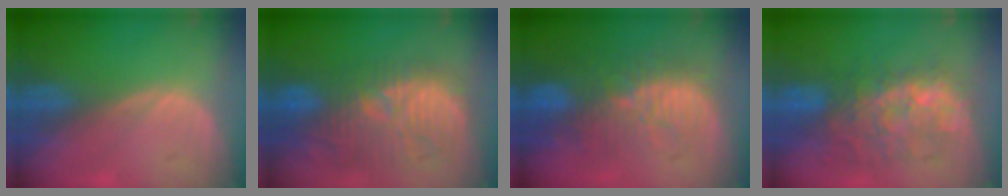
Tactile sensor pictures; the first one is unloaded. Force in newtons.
{"total": 12.2, "press": 11.7, "slide": 3.6}
{"total": 11.3, "press": 9.9, "slide": 5.3}
{"total": 9.6, "press": 9.3, "slide": 2.3}